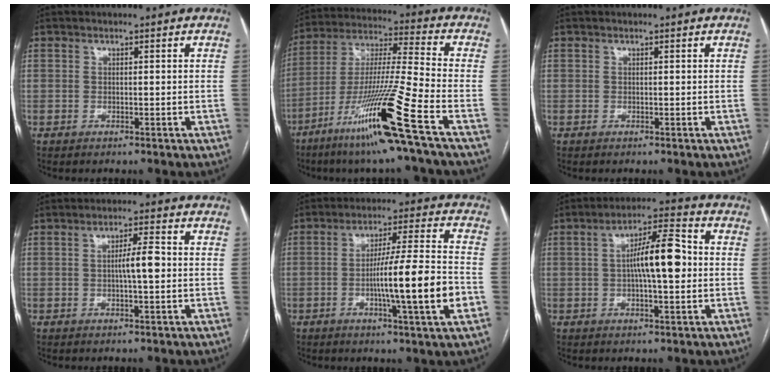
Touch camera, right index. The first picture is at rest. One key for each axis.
{"total": 18.9, "fx": -10.0, "fy": -2.0, "fz": 15.9, "tx": -0.326, "ty": -0.041, "tz": -0.188}
{"total": 0.0}
{"total": 4.3, "fx": -0.1, "fy": 0.4, "fz": 4.3, "tx": -0.072, "ty": 0.005, "tz": -0.003}
{"total": 14.1, "fx": -3.4, "fy": -0.5, "fz": 13.7, "tx": -0.227, "ty": -0.003, "tz": -0.060}
{"total": 10.2, "fx": 0.3, "fy": 2.1, "fz": 9.9, "tx": -0.171, "ty": 0.022, "tz": 0.001}